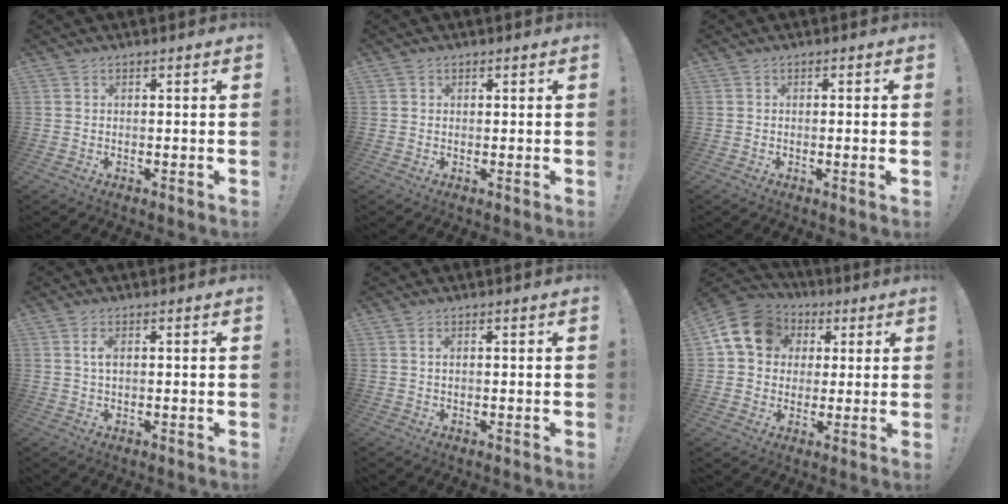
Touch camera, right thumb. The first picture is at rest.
{"total": 0.6, "force": [0.4, 0.5, 0.1], "torque": [0.000, 0.001, 0.006]}
{"total": 1.8, "force": [-0.4, -0.3, 1.7], "torque": [-0.027, -0.004, -0.008]}
{"total": 2.2, "force": [0.5, 0.9, 1.9], "torque": [-0.033, 0.002, 0.006]}
{"total": 0.8, "force": [0.3, 0.1, 0.7], "torque": [-0.016, 0.002, 0.005]}
{"total": 14.1, "force": [4.2, 11.5, 6.9], "torque": [-0.104, -0.008, 0.083]}